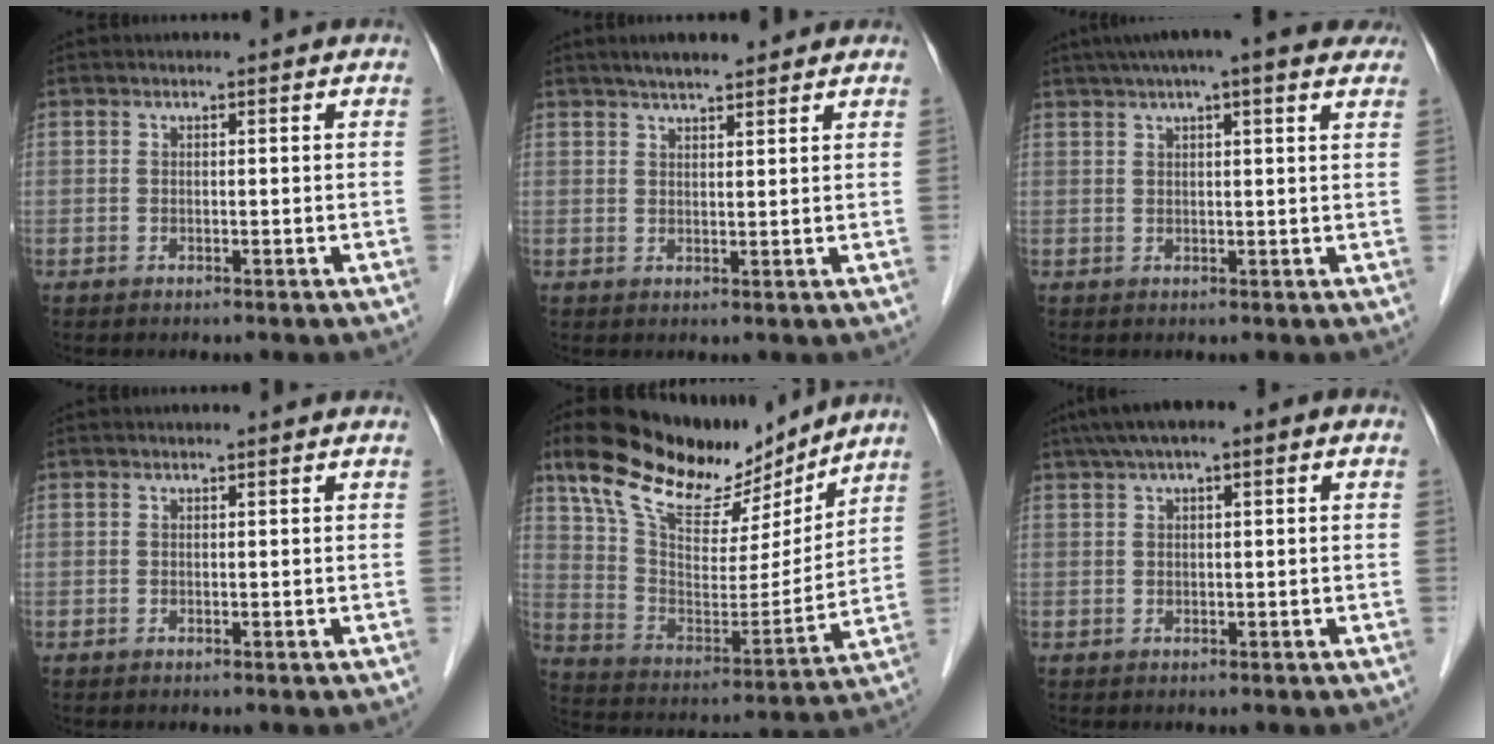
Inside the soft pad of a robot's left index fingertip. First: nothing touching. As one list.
[{"total": 5.5, "force": [4.6, 0.9, 2.9], "torque": [-0.043, 0.023, 0.074]}, {"total": 11.9, "force": [8.9, 1.8, 7.7], "torque": [-0.120, 0.045, 0.117]}, {"total": 0.0}, {"total": 19.8, "force": [15.7, 5.7, 10.8], "torque": [-0.190, 0.010, 0.276]}, {"total": 6.8, "force": [3.2, 1.7, 5.7], "torque": [-0.102, 0.039, 0.047]}]